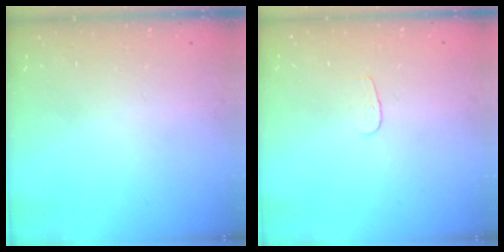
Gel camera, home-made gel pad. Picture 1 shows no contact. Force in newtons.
{"total": 2.9, "press": 2.8, "slide": 0.3}